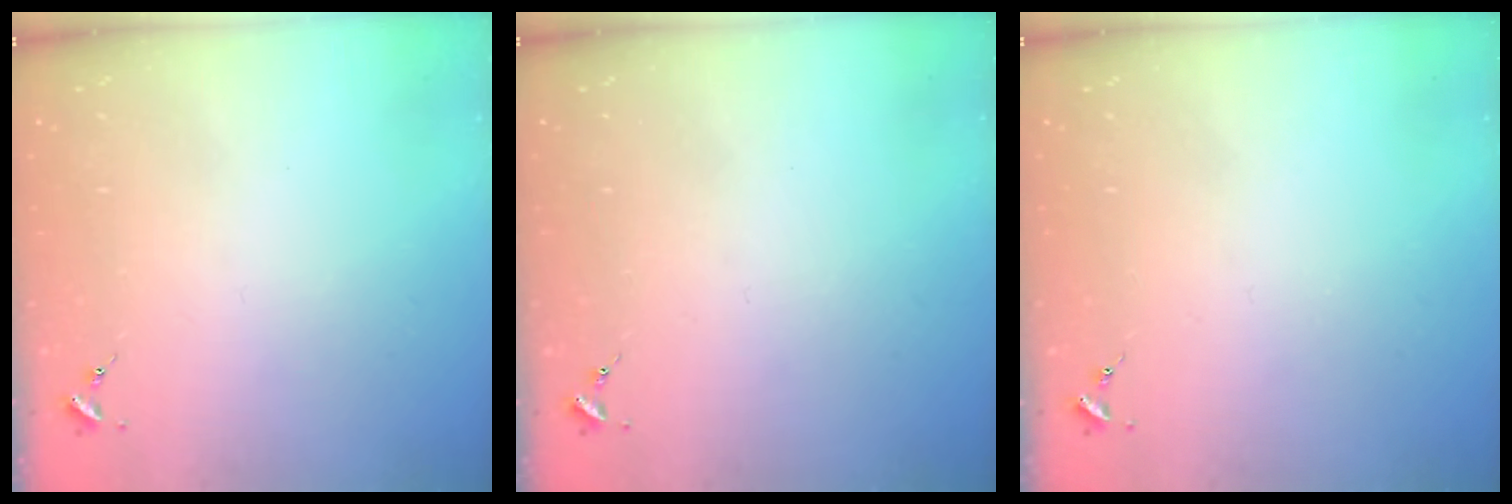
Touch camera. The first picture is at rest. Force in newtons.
{"total": 0.0}
{"total": 0.0}